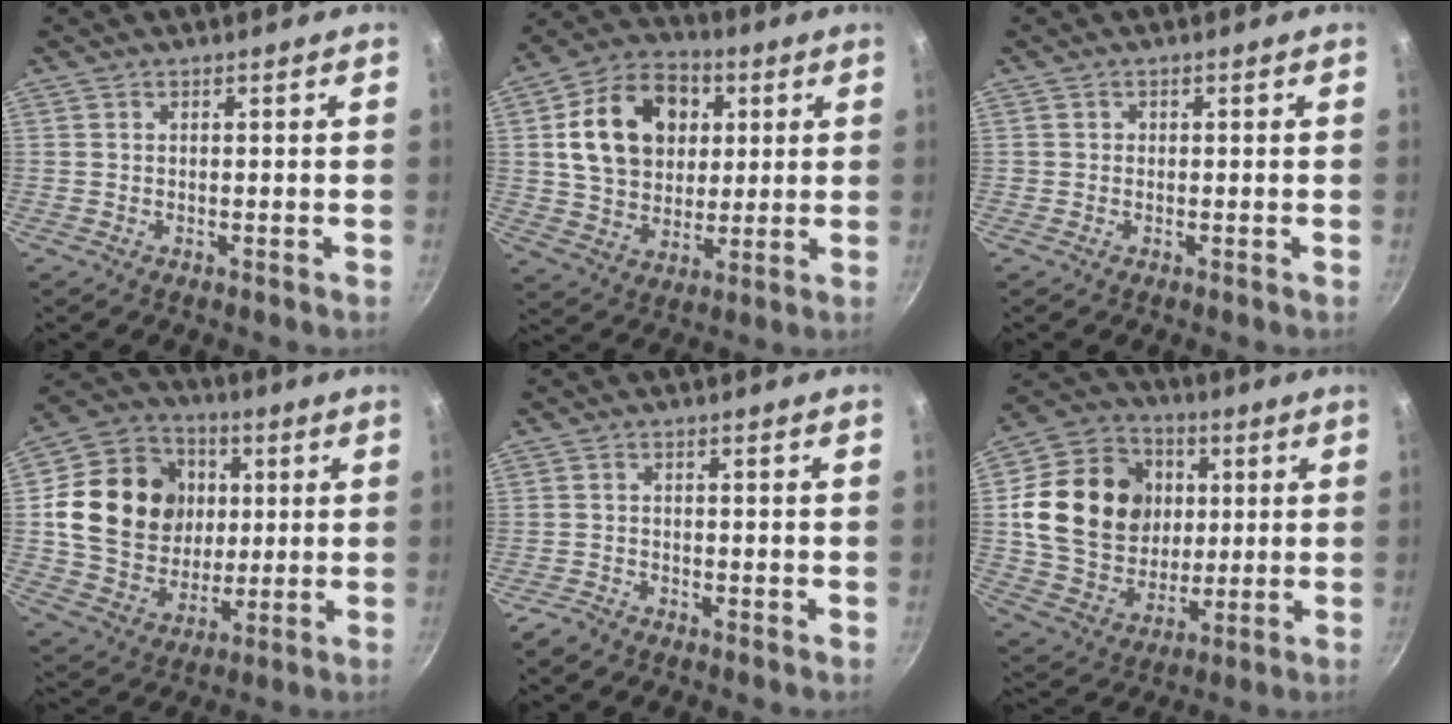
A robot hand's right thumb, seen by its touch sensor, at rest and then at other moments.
{"total": 17.9, "force": [4.1, 13.5, 10.9], "torque": [-0.159, 0.011, 0.065]}
{"total": 0.6, "force": [-0.1, 0.6, 0.1], "torque": [0.001, 0.002, -0.005]}
{"total": 20.4, "force": [2.9, 17.0, 10.8], "torque": [-0.173, 0.010, 0.055]}
{"total": 2.3, "force": [-2.0, 1.0, 0.6], "torque": [-0.015, 0.018, -0.036]}
{"total": 21.6, "force": [3.1, 17.5, 12.4], "torque": [-0.194, 0.008, 0.059]}